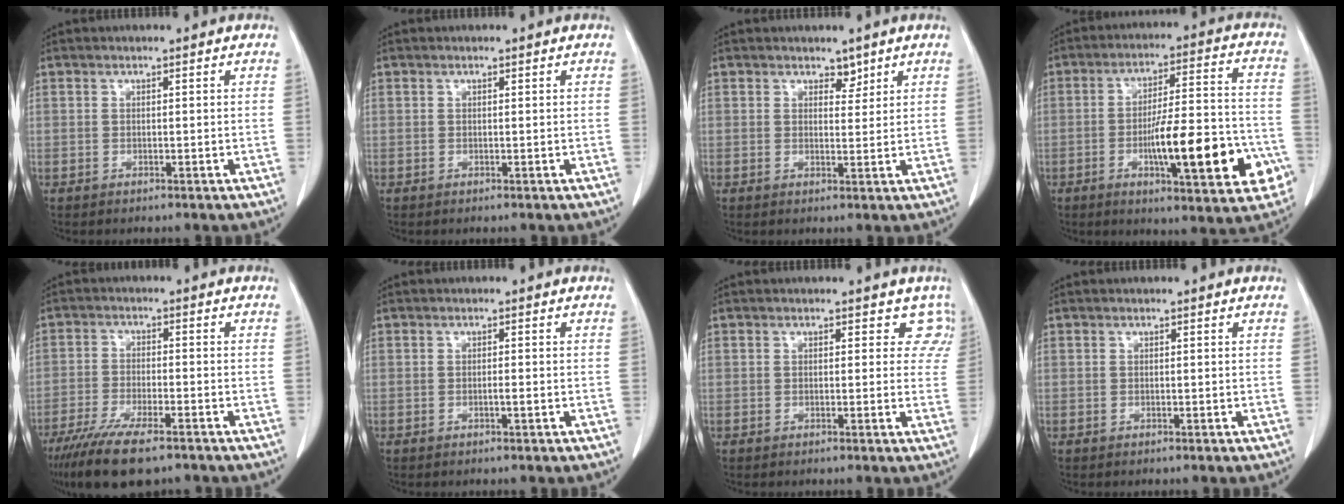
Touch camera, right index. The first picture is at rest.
{"total": 0.0}
{"total": 2.6, "force": [1.8, 1.5, 1.0], "torque": [-0.016, 0.000, 0.033]}
{"total": 18.7, "force": [-6.0, 4.1, 17.2], "torque": [-0.223, 0.020, -0.076]}
{"total": 12.4, "force": [-8.8, 3.2, 8.0], "torque": [-0.143, -0.028, -0.147]}
{"total": 1.2, "force": [-0.3, 0.3, 1.1], "torque": [-0.025, 0.000, -0.004]}
{"total": 4.4, "force": [2.2, 2.7, 2.7], "torque": [-0.015, 0.011, 0.019]}
{"total": 0.0}